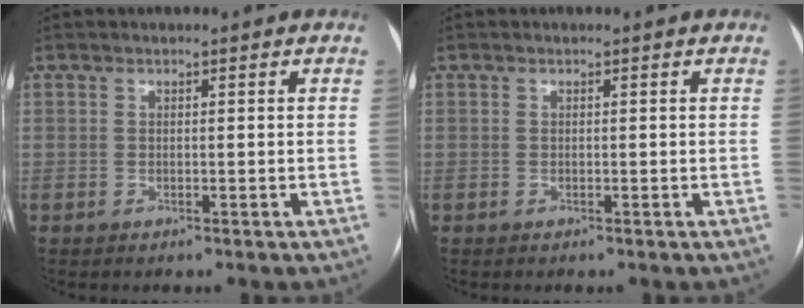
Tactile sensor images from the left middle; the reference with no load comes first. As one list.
[{"total": 0.0}]